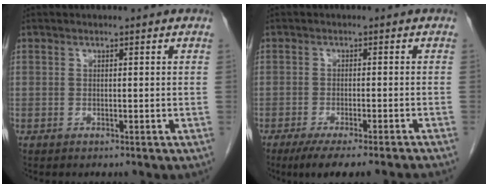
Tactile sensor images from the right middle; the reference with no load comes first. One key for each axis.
{"total": 10.6, "fx": -9.0, "fy": 0.2, "fz": 5.5, "tx": -0.060, "ty": -0.020, "tz": -0.127}